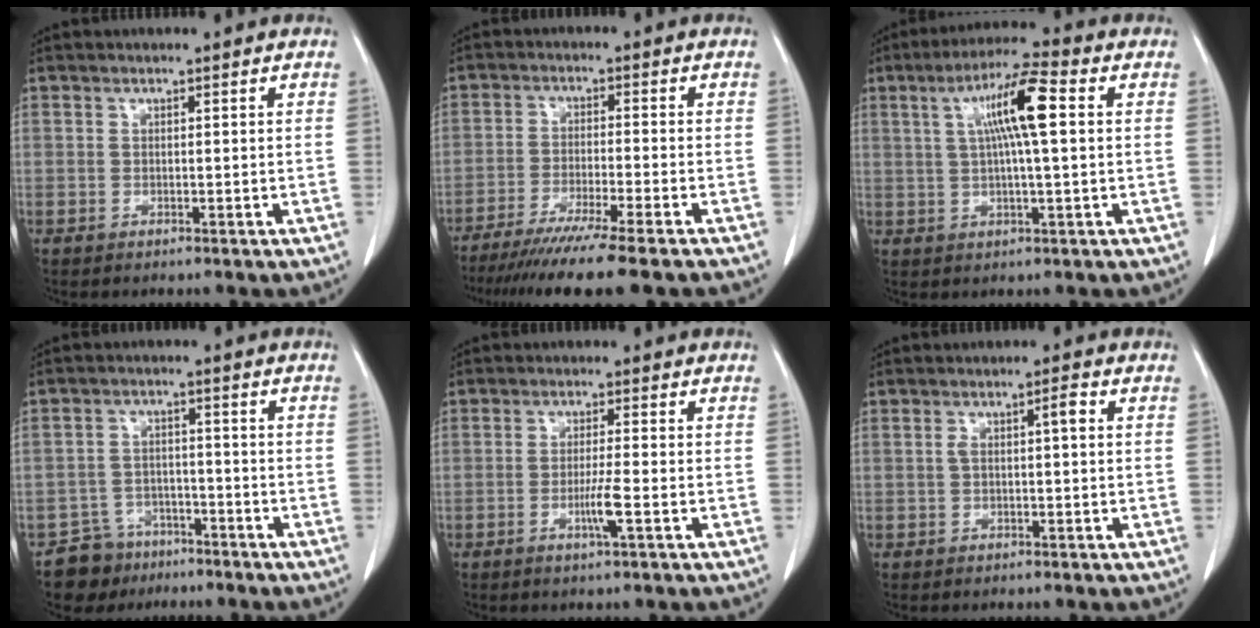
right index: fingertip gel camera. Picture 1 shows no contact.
{"total": 13.1, "force": [-10.6, -1.0, 7.6], "torque": [-0.104, -0.042, -0.165]}
{"total": 9.4, "force": [2.1, 0.5, 9.1], "torque": [-0.167, 0.014, 0.032]}
{"total": 6.0, "force": [-4.5, 3.9, -0.3], "torque": [0.011, 0.011, -0.076]}
{"total": 3.7, "force": [-1.3, -0.4, 3.4], "torque": [-0.065, -0.006, -0.026]}
{"total": 2.8, "force": [0.4, 0.4, 2.7], "torque": [-0.050, 0.013, 0.010]}